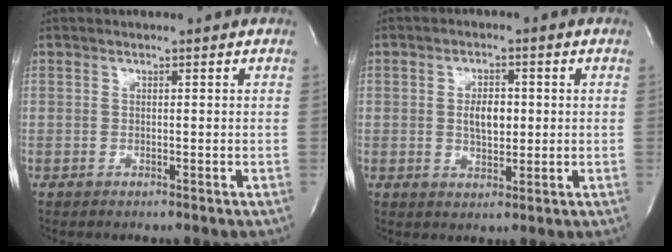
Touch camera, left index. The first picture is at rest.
{"total": 4.4, "force": [0.2, 2.2, 3.8], "torque": [-0.063, 0.001, 0.007]}